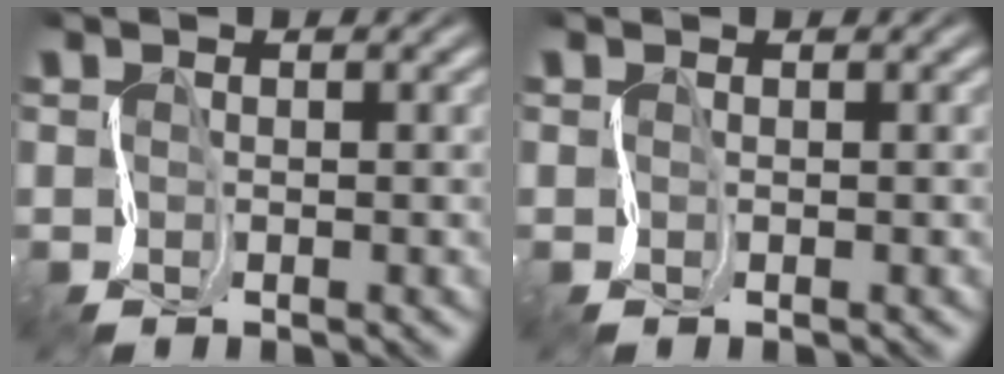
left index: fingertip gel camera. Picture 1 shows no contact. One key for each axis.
{"total": 0.0}